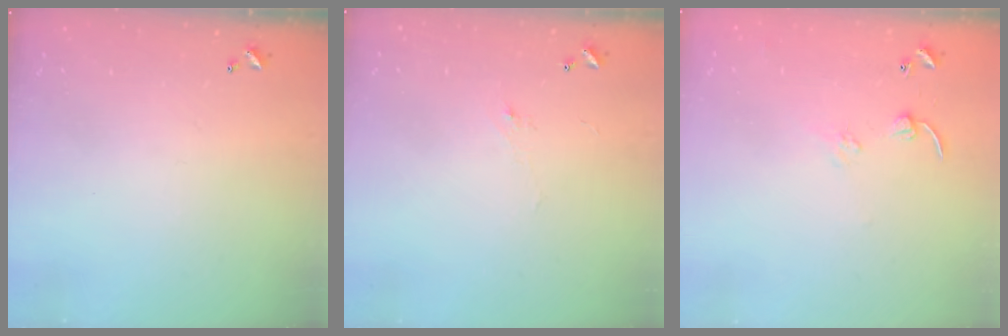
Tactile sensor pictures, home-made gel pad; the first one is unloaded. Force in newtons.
{"total": 1.2, "press": 0.8, "slide": 0.8}
{"total": 5.2, "press": 5.1, "slide": 0.6}